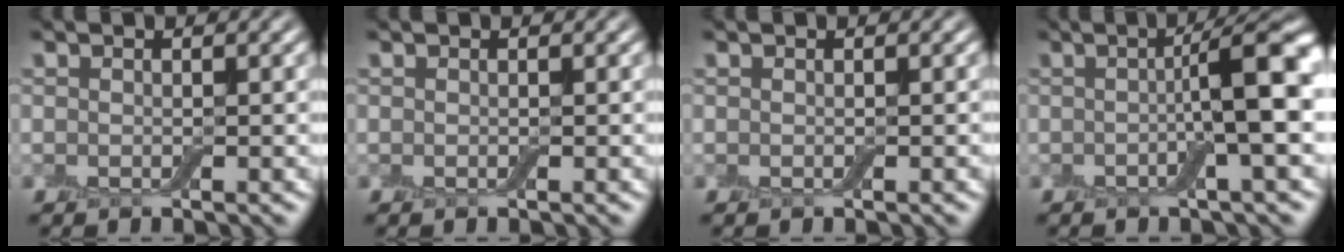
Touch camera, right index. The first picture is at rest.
{"total": 0.0}
{"total": 0.0}
{"total": 6.7, "force": [0.1, 1.2, 6.6], "torque": [-0.091, 0.011, -0.005]}